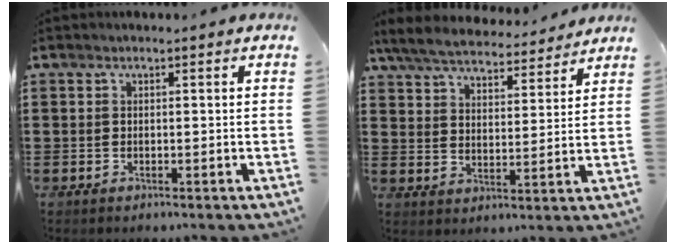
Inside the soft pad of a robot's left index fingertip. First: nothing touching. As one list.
[{"total": 5.9, "force": [5.6, 0.7, 1.6], "torque": [-0.057, -0.034, 0.095]}]